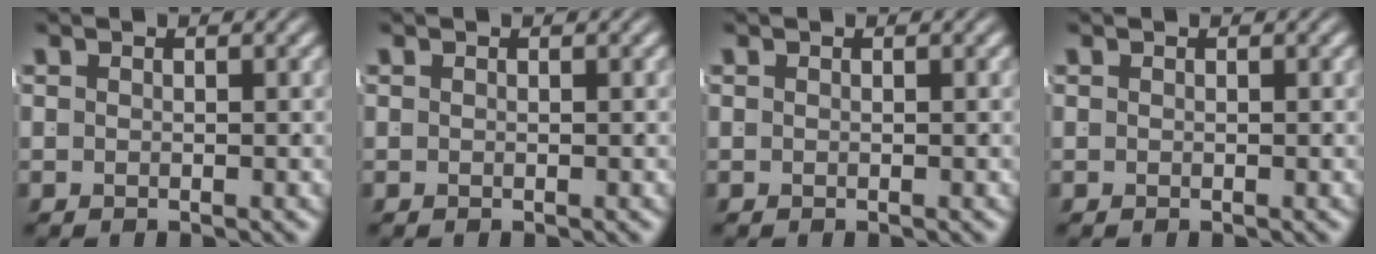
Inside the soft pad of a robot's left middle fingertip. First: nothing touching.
{"total": 0.0}
{"total": 0.0}
{"total": 0.0}